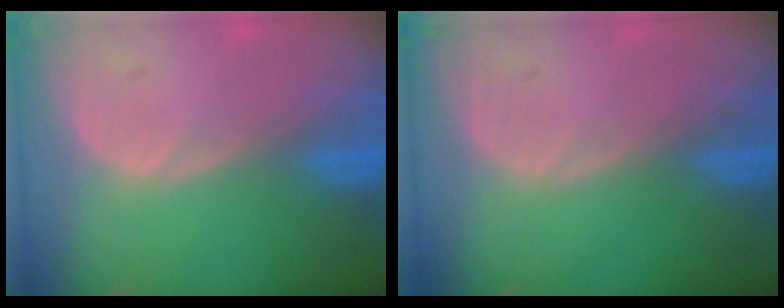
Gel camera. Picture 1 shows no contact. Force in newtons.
{"total": 0.0}